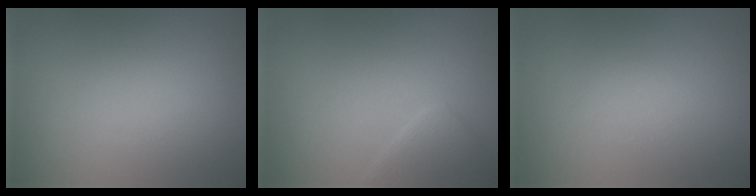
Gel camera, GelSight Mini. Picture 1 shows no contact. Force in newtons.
{"total": 2.2, "press": 2.2, "slide": 0.2}
{"total": 0.8, "press": 0.8, "slide": 0.1}